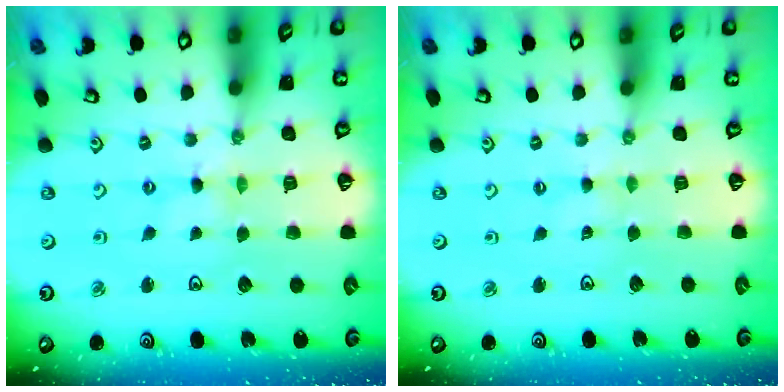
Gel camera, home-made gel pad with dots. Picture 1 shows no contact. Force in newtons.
{"total": 0.0}